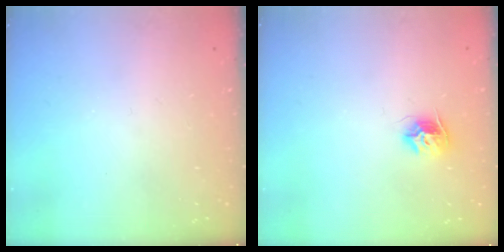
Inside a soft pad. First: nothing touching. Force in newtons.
{"total": 8.6, "press": 8.6, "slide": 0.3}